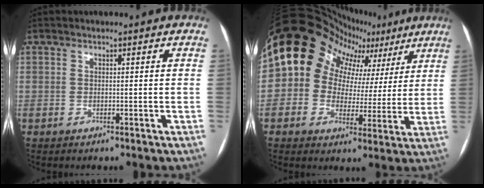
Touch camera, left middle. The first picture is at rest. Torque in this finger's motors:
{"motor_torque": [1.64, -0.50, 1.05, 0.21]}